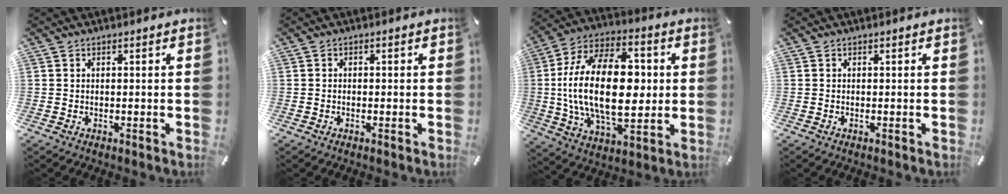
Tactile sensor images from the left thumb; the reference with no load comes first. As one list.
[{"total": 0.8, "force": [-0.5, 0.5, 0.4], "torque": [-0.008, 0.001, -0.011]}, {"total": 24.6, "force": [0.6, 14.5, 19.9], "torque": [-0.380, 0.000, 0.005]}, {"total": 0.0}]